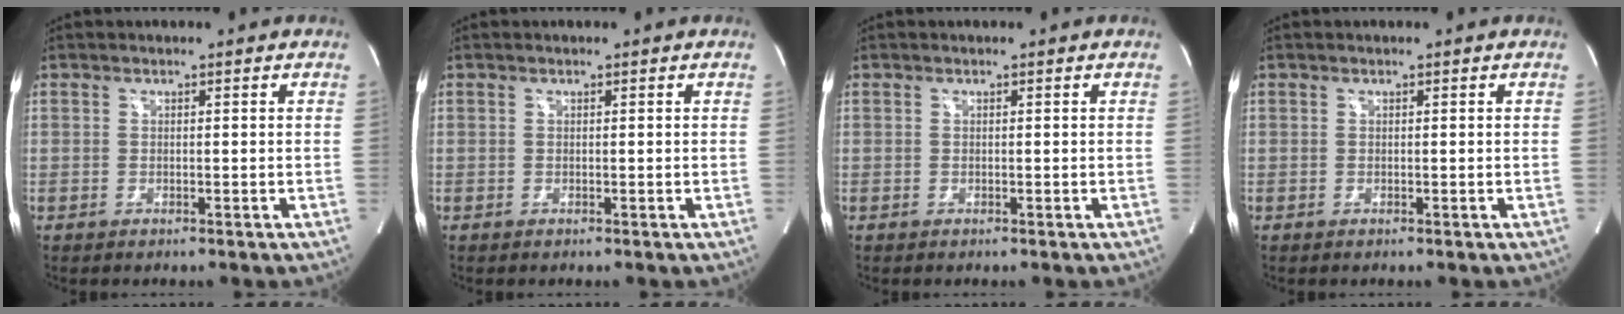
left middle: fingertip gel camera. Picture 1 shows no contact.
{"total": 0.0}
{"total": 0.0}
{"total": 0.0}